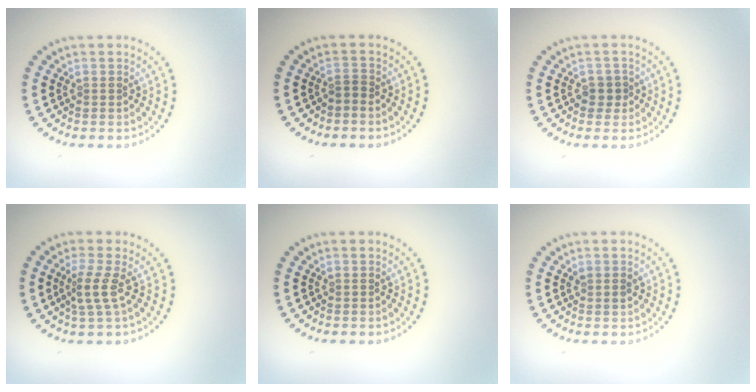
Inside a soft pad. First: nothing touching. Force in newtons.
{"total": 0.8, "press": 0.4, "slide": 0.7}
{"total": 1.0, "press": 0.8, "slide": 0.7}
{"total": 2.2, "press": 1.5, "slide": 1.7}
{"total": 0.0}
{"total": 0.7, "press": 0.7, "slide": 0.2}